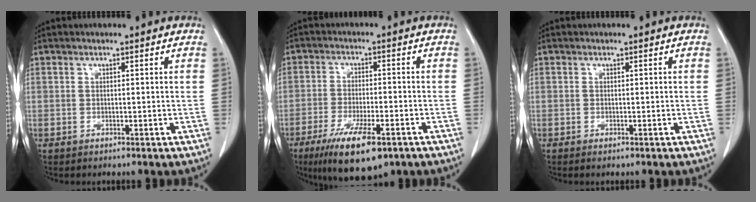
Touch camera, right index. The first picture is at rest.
{"total": 11.9, "force": [-7.2, 2.9, 9.0], "torque": [-0.155, -0.023, -0.113]}
{"total": 0.6, "force": [-0.4, 0.1, 0.5], "torque": [-0.009, -0.002, -0.005]}